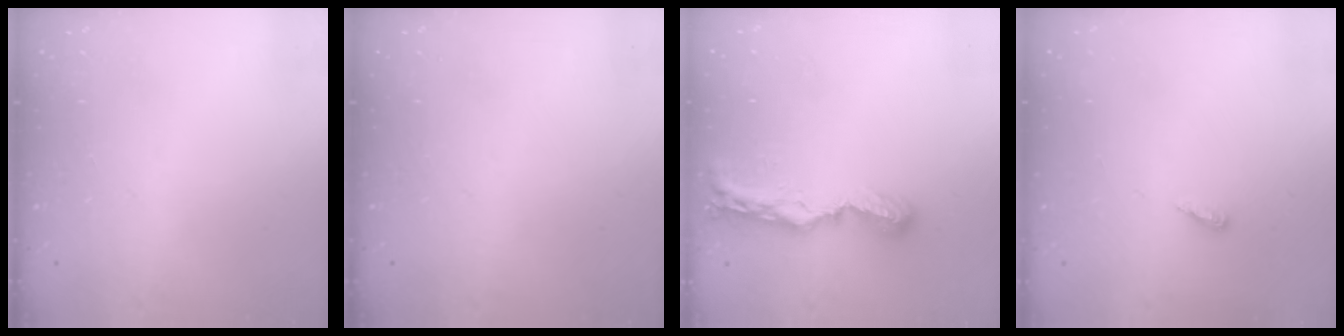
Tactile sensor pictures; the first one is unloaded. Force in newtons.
{"total": 0.0}
{"total": 8.8, "press": 8.8, "slide": 0.3}
{"total": 2.8, "press": 2.8, "slide": 0.2}